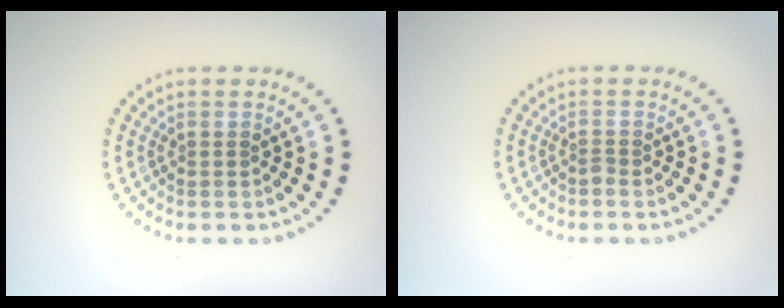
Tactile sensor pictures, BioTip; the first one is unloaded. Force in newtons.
{"total": 0.5, "press": 0.4, "slide": 0.4}